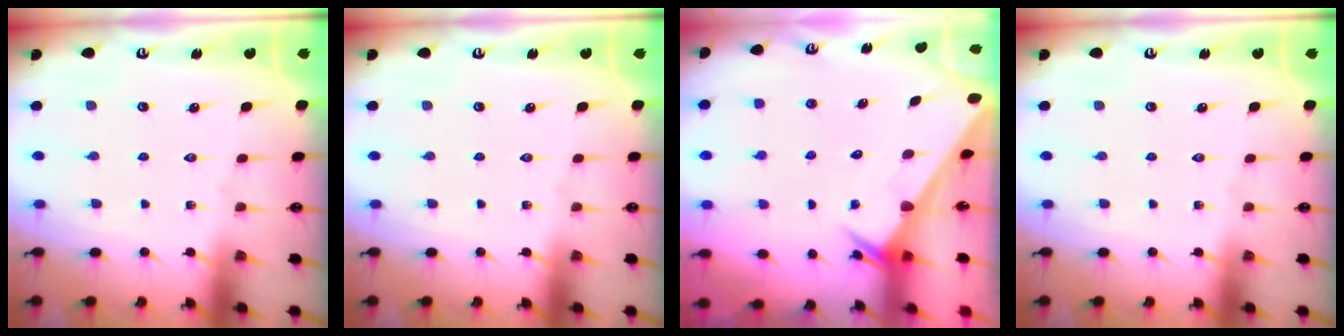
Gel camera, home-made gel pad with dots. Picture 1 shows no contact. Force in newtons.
{"total": 0.0}
{"total": 2.1, "press": 2.1, "slide": 0.1}
{"total": 0.0}